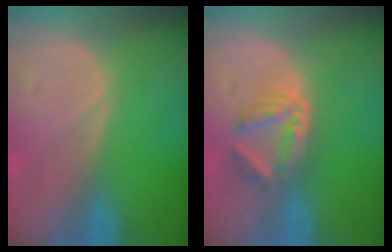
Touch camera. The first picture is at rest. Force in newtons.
{"total": 5.9, "press": 5.2, "slide": 2.9}